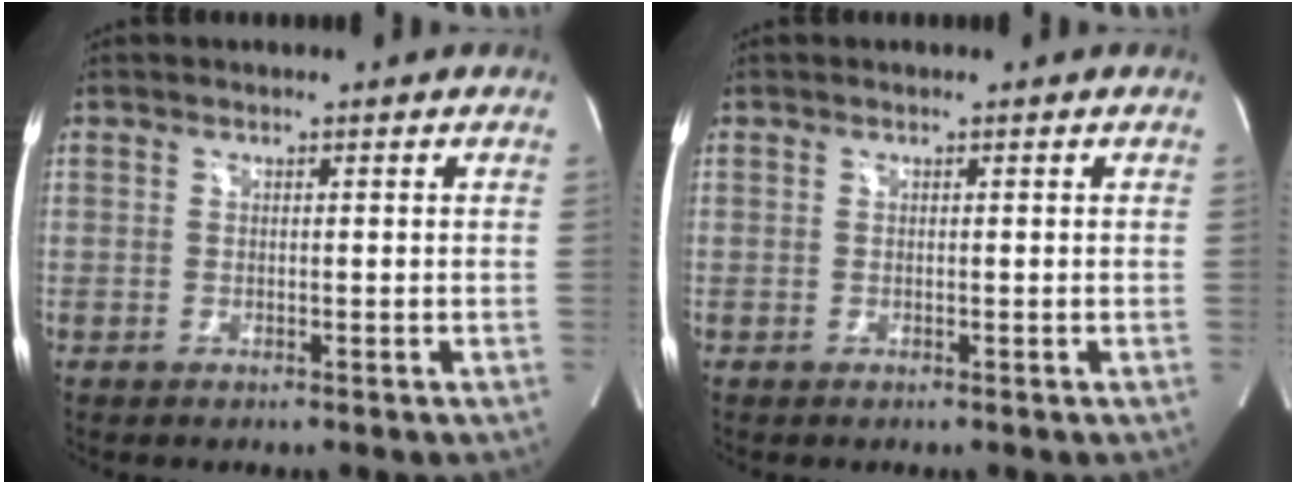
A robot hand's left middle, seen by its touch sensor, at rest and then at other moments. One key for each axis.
{"total": 0.0}